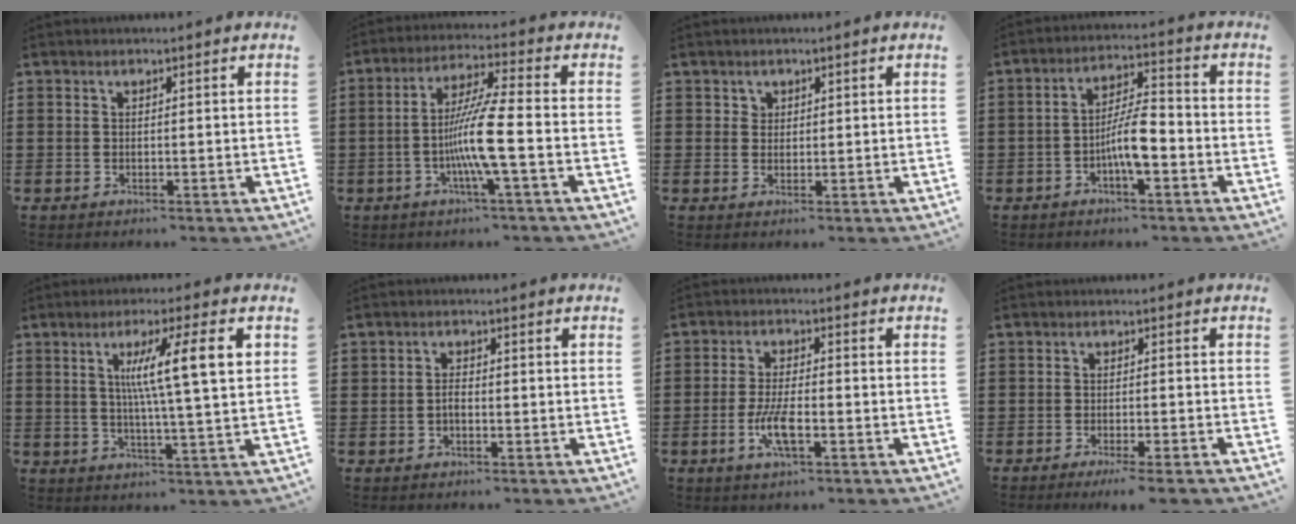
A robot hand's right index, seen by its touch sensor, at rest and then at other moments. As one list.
[{"total": 9.4, "force": [-2.5, -0.2, 9.0], "torque": [-0.183, -0.017, -0.056]}, {"total": 1.3, "force": [0.8, 1.1, 0.1], "torque": [-0.006, 0.004, 0.016]}, {"total": 7.0, "force": [-2.3, 2.0, 6.3], "torque": [-0.129, -0.001, -0.047]}, {"total": 10.5, "force": [2.6, 0.8, 10.2], "torque": [-0.189, 0.003, 0.035]}, {"total": 1.4, "force": [-0.5, 0.9, 1.0], "torque": [-0.021, 0.000, -0.010]}, {"total": 5.4, "force": [-1.8, 1.5, 4.9], "torque": [-0.102, -0.006, -0.036]}, {"total": 2.4, "force": [-2.0, -0.3, 1.4], "torque": [-0.022, -0.002, -0.036]}]